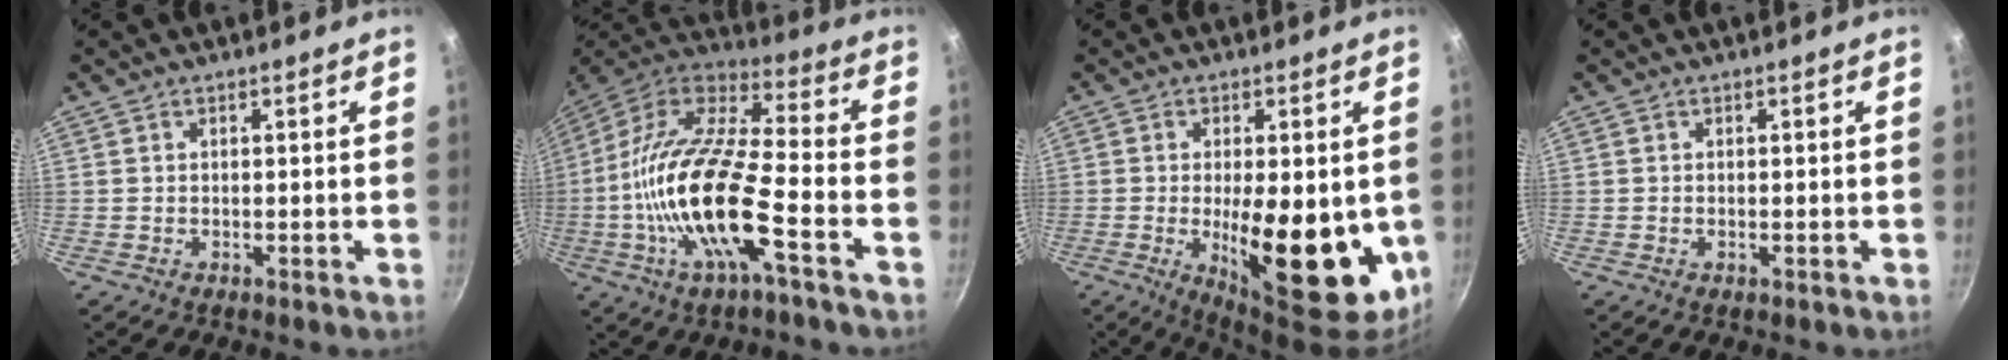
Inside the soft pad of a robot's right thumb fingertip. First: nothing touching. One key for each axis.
{"total": 21.6, "fx": -6.4, "fy": 6.7, "fz": 19.5, "tx": -0.371, "ty": 0.038, "tz": -0.137}
{"total": 18.4, "fx": -2.6, "fy": 7.1, "fz": 16.7, "tx": -0.222, "ty": -0.016, "tz": -0.025}
{"total": 0.0}